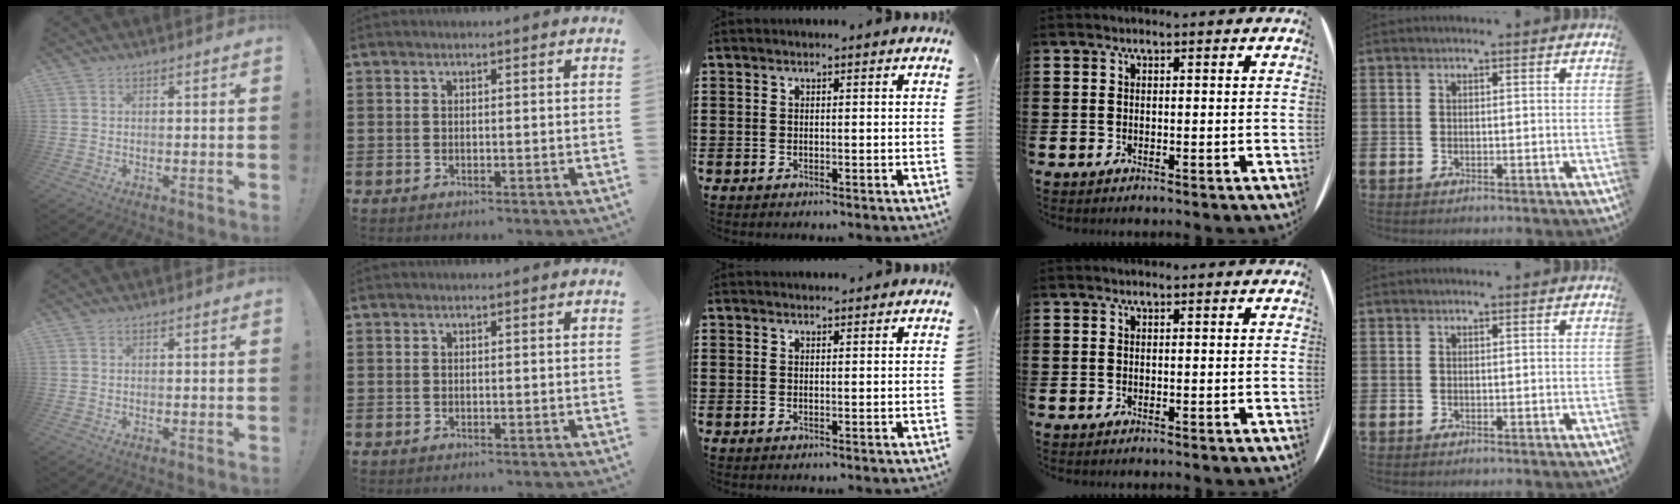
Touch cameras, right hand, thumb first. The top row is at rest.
{"middle": {"total": 0.8, "force": [0.8, 0.2, 0.0], "torque": [0.006, -0.003, 0.014]}}